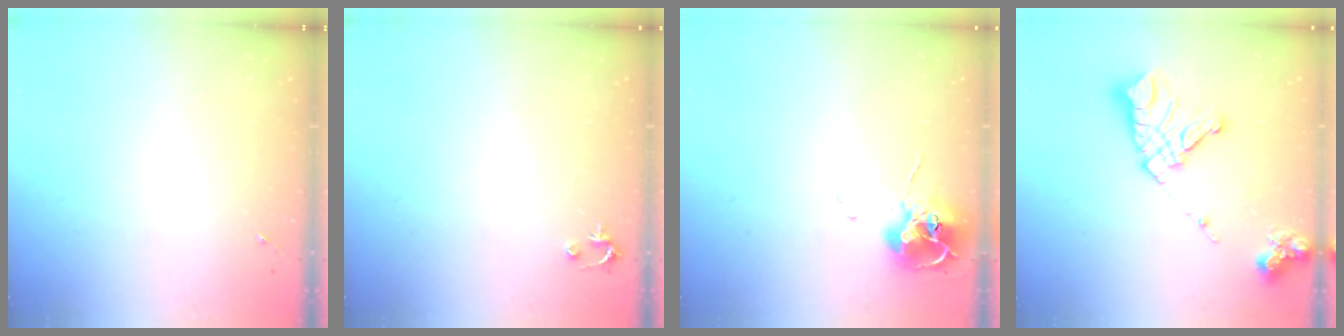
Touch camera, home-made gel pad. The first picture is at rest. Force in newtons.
{"total": 2.5, "press": 2.5, "slide": 0.2}
{"total": 10.4, "press": 10.4, "slide": 0.9}
{"total": 16.4, "press": 16.3, "slide": 1.9}